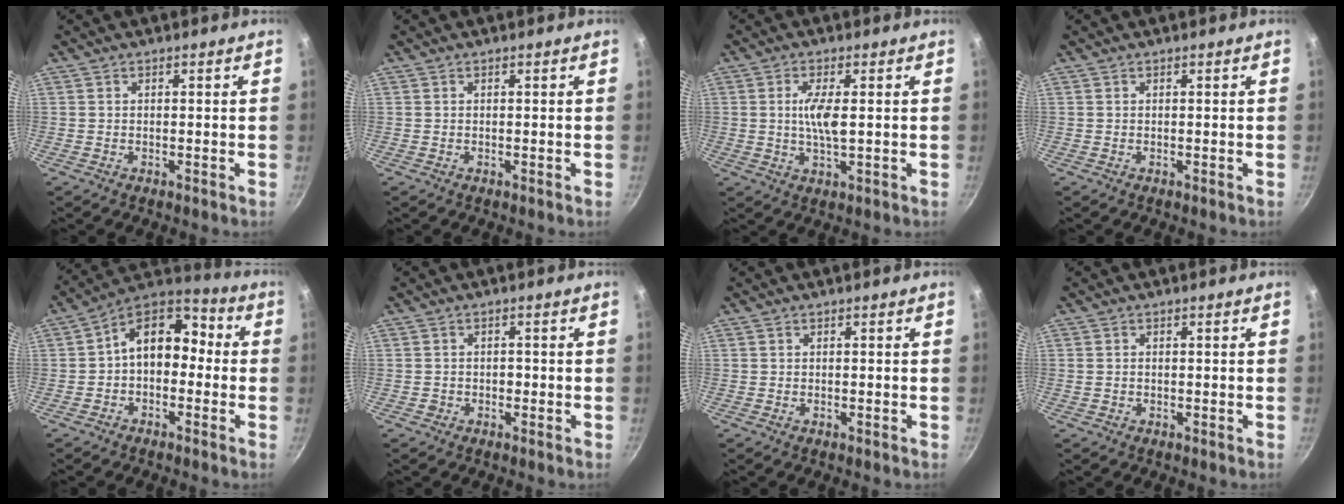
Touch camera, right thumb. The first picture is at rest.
{"total": 0.0}
{"total": 5.5, "force": [0.6, 1.5, 5.3], "torque": [-0.107, -0.003, 0.009]}
{"total": 0.0}
{"total": 12.3, "force": [-0.3, 8.6, 8.7], "torque": [-0.098, 0.053, -0.026]}
{"total": 1.6, "force": [-0.6, 1.4, 0.6], "torque": [-0.001, 0.011, -0.004]}
{"total": 0.0}
{"total": 0.8, "force": [-0.1, 0.7, 0.4], "torque": [-0.007, 0.002, -0.002]}